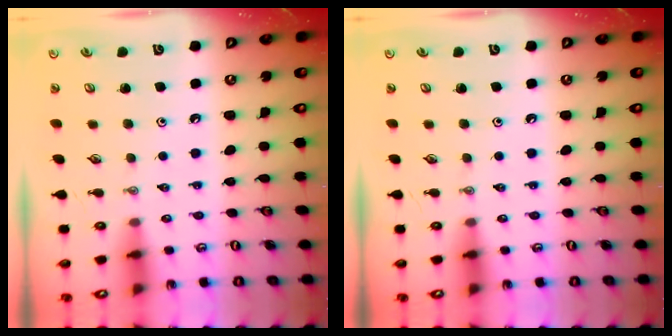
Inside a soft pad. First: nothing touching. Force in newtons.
{"total": 0.0}